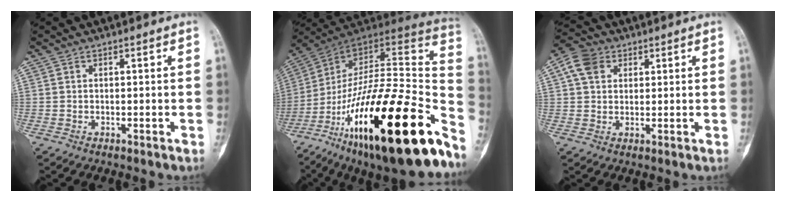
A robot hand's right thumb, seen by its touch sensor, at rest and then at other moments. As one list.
[{"total": 35.2, "force": [-18.6, 9.7, 28.2], "torque": [-0.373, 0.060, -0.294]}, {"total": 5.1, "force": [2.3, 3.5, 2.9], "torque": [-0.050, 0.007, 0.038]}]